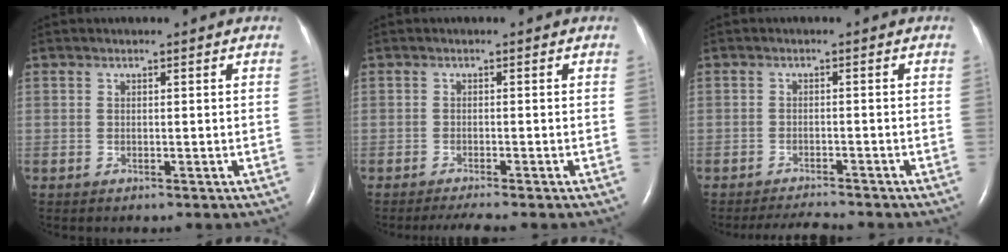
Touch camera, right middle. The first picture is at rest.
{"total": 3.2, "force": [-2.7, -0.4, 1.7], "torque": [-0.031, -0.009, -0.045]}
{"total": 3.7, "force": [-3.6, -0.3, 0.6], "torque": [-0.018, -0.017, -0.059]}